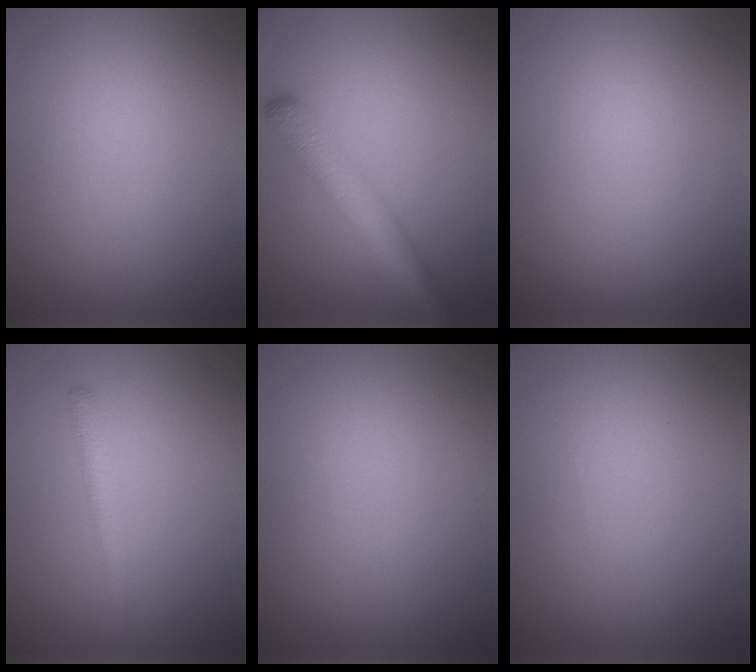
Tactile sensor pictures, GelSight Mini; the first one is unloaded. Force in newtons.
{"total": 4.3, "press": 4.3, "slide": 0.1}
{"total": 0.0}
{"total": 1.7, "press": 1.7, "slide": 0.0}
{"total": 0.0}
{"total": 0.0}